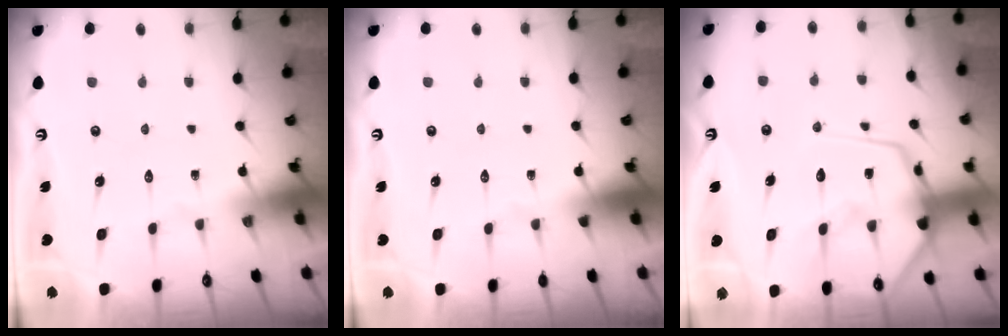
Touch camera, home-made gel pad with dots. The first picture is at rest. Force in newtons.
{"total": 0.0}
{"total": 14.1, "press": 14.1, "slide": 1.2}